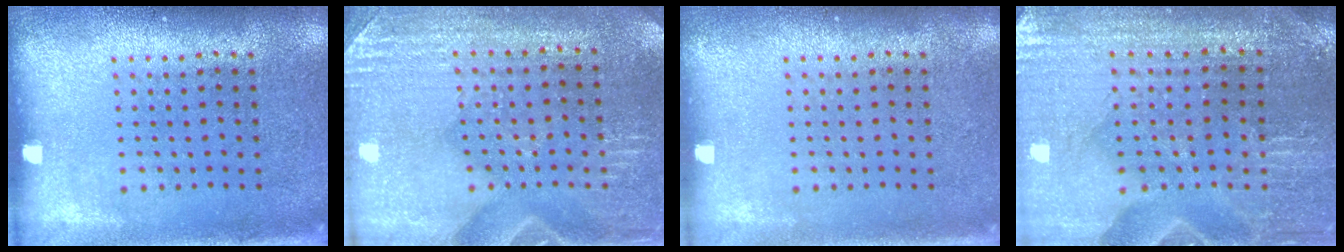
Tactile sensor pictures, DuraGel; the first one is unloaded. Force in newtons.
{"total": 3.0, "press": 2.9, "slide": 0.6}
{"total": 0.0}
{"total": 1.2, "press": 1.2, "slide": 0.0}